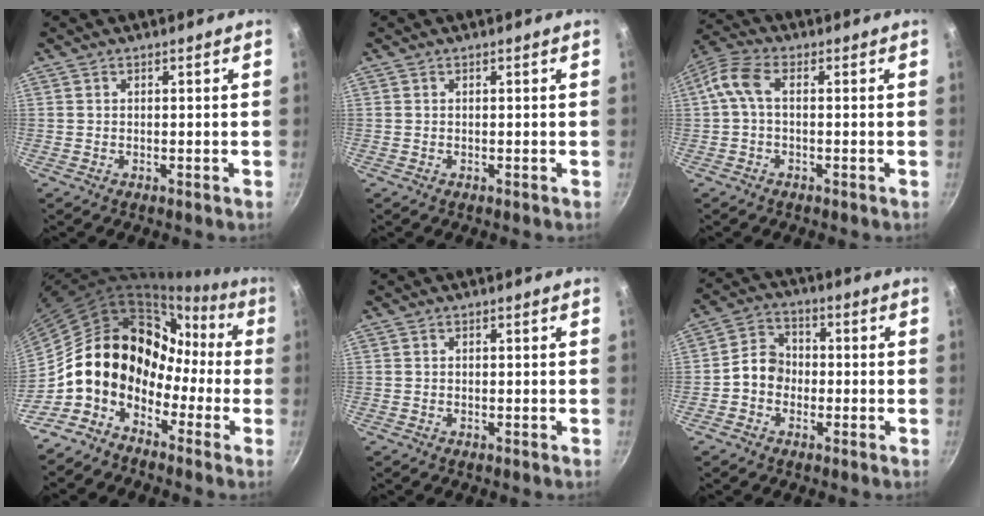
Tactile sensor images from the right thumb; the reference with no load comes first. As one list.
[{"total": 0.0}, {"total": 5.9, "force": [0.1, 3.0, 5.1], "torque": [-0.124, 0.024, -0.010]}, {"total": 14.0, "force": [-4.0, 11.1, 7.5], "torque": [-0.075, 0.055, -0.091]}, {"total": 0.0}, {"total": 6.4, "force": [-1.3, 5.4, 3.2], "torque": [-0.025, 0.025, -0.038]}]